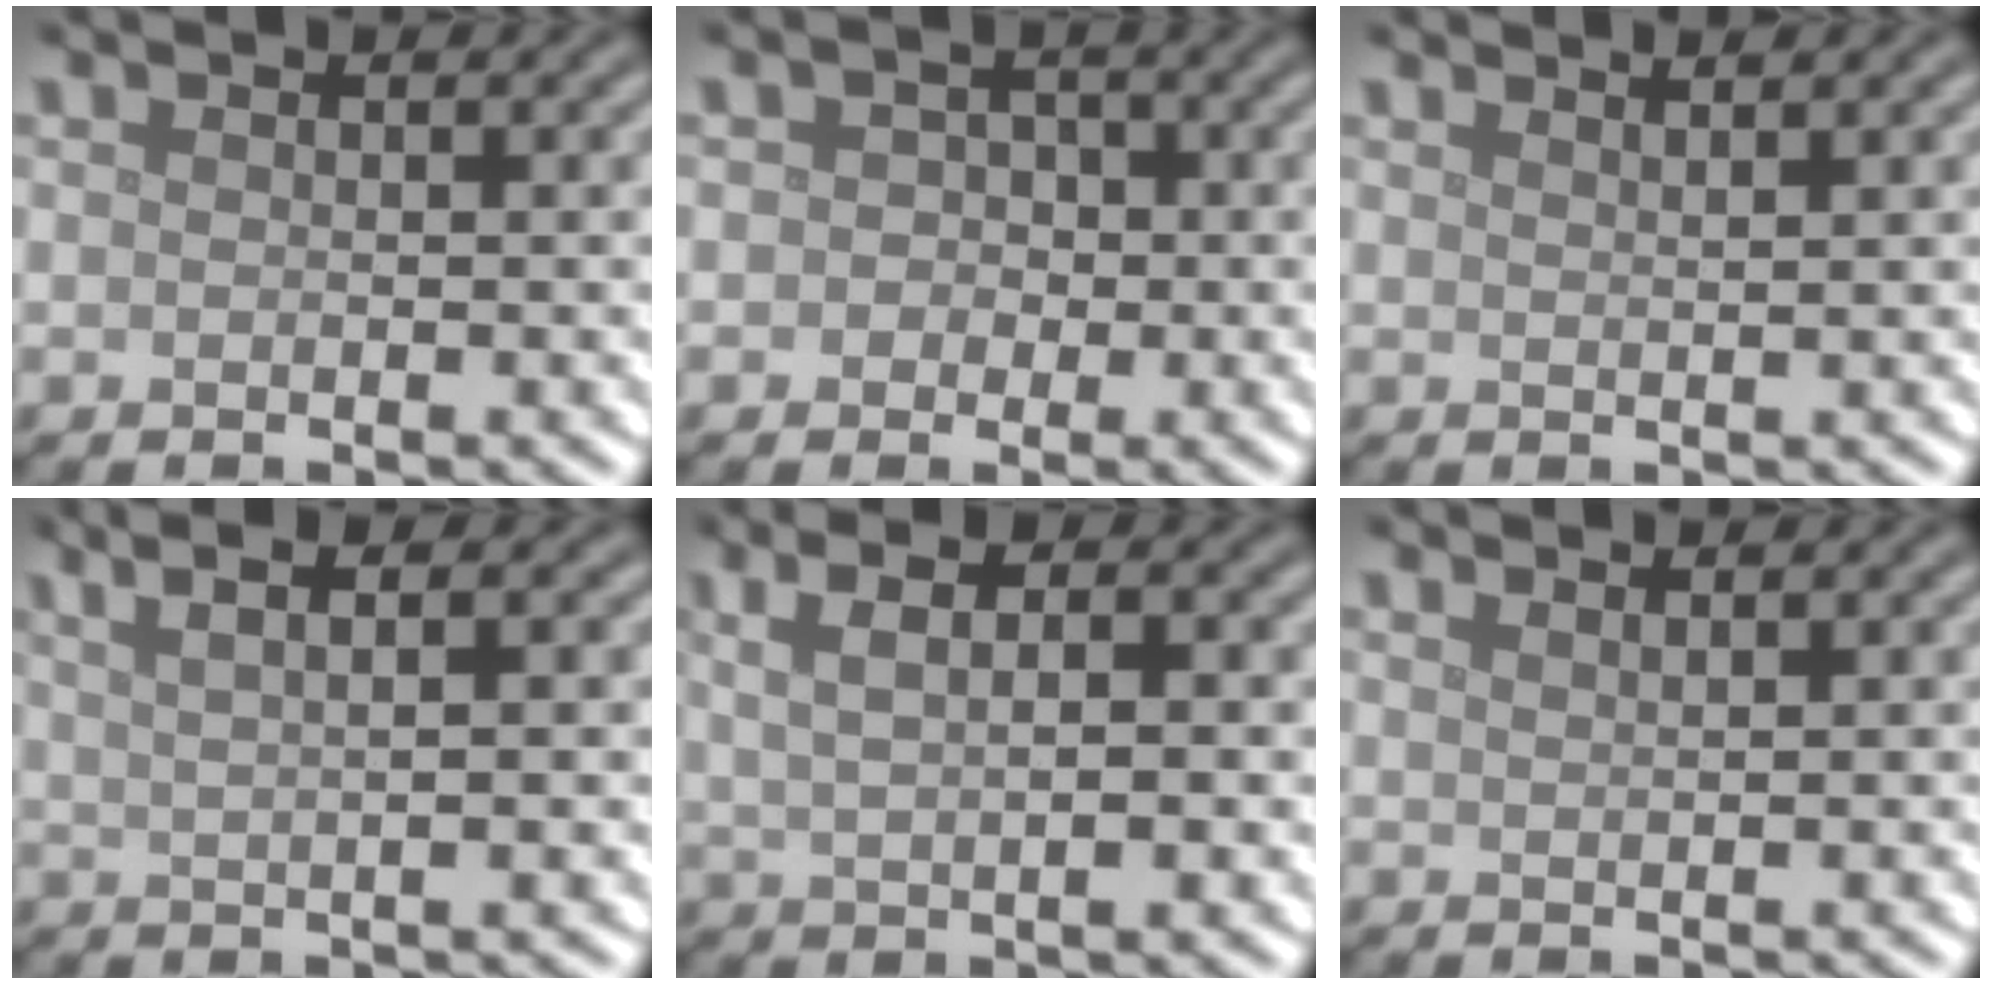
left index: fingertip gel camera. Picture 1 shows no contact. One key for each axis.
{"total": 1.8, "fx": -0.1, "fy": 1.7, "fz": 0.6, "tx": 0.013, "ty": 0.006, "tz": -0.013}
{"total": 2.4, "fx": 1.8, "fy": 0.8, "fz": 1.2, "tx": 0.008, "ty": 0.008, "tz": 0.000}
{"total": 6.3, "fx": 3.3, "fy": 2.3, "fz": 4.8, "tx": -0.058, "ty": 0.024, "tz": 0.026}
{"total": 5.5, "fx": 1.8, "fy": 2.1, "fz": 4.7, "tx": -0.075, "ty": 0.010, "tz": 0.021}
{"total": 1.5, "fx": 1.1, "fy": 0.6, "fz": 0.9, "tx": 0.002, "ty": -0.002, "tz": 0.002}